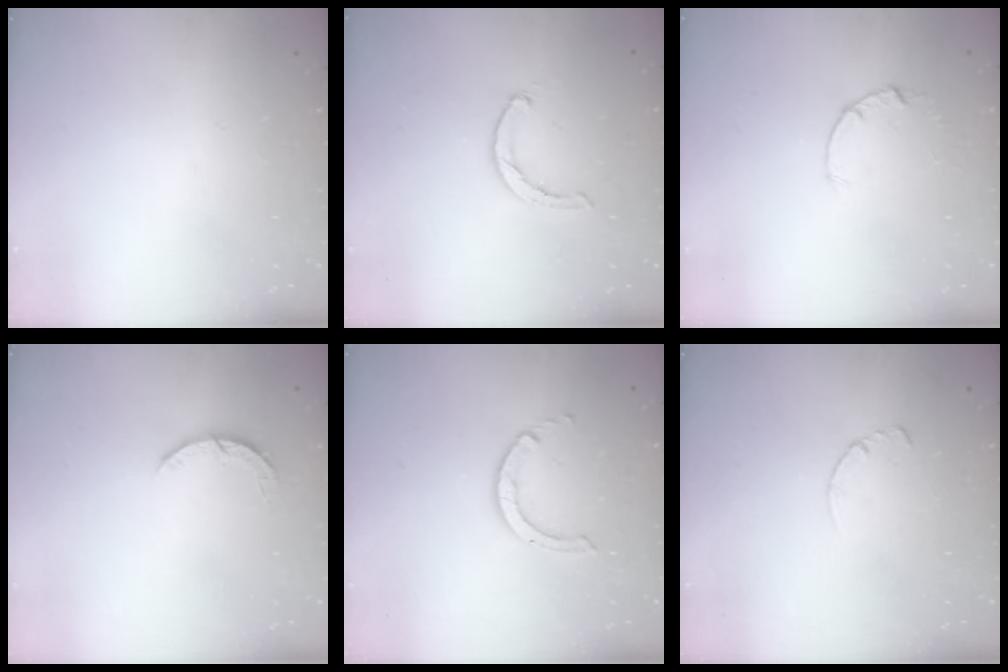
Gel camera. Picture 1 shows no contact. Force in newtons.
{"total": 1.8, "press": 1.8, "slide": 0.4}
{"total": 2.6, "press": 2.6, "slide": 0.4}
{"total": 3.7, "press": 3.7, "slide": 0.4}
{"total": 2.9, "press": 2.9, "slide": 0.2}
{"total": 2.8, "press": 2.8, "slide": 0.4}